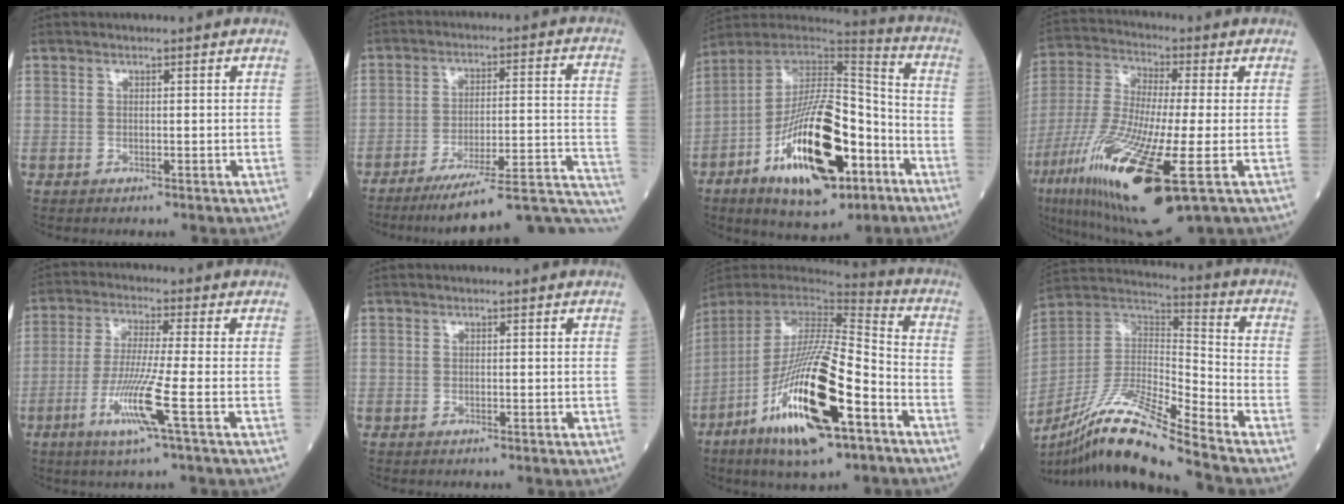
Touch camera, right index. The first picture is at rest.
{"total": 22.7, "force": [-19.9, 0.9, 10.8], "torque": [-0.066, 0.019, -0.273]}
{"total": 23.2, "force": [-10.2, 8.1, 19.3], "torque": [-0.341, -0.012, -0.163]}
{"total": 23.3, "force": [-8.2, 4.1, 21.4], "torque": [-0.456, -0.052, -0.144]}
{"total": 9.0, "force": [-3.5, -1.3, 8.2], "torque": [-0.162, -0.023, -0.074]}
{"total": 0.0}
{"total": 22.9, "force": [-10.8, 4.2, 19.7], "torque": [-0.381, -0.044, -0.195]}
{"total": 18.1, "force": [-13.9, 0.2, 11.5], "torque": [-0.243, -0.011, -0.261]}